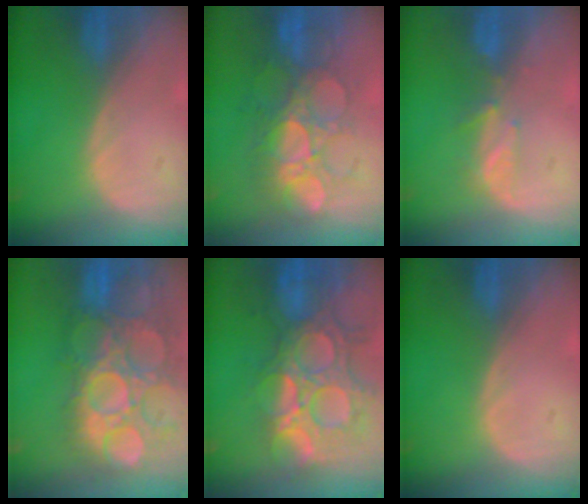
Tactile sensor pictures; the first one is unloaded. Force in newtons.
{"total": 9.1, "press": 8.9, "slide": 2.0}
{"total": 2.7, "press": 2.6, "slide": 0.8}
{"total": 14.8, "press": 12.7, "slide": 7.6}
{"total": 14.0, "press": 11.8, "slide": 7.5}
{"total": 0.0}